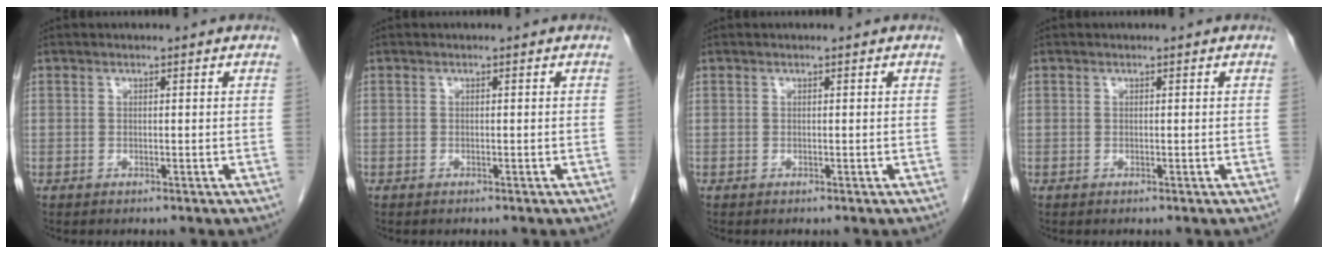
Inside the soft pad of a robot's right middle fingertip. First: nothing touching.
{"total": 0.0}
{"total": 0.0}
{"total": 0.0}